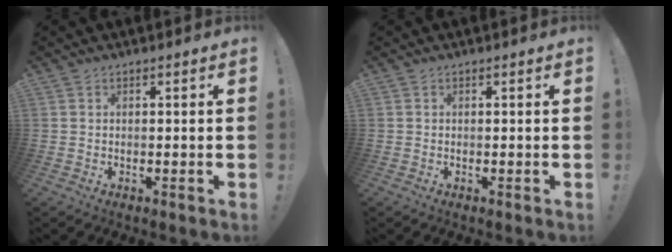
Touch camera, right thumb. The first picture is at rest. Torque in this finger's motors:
{"motor_torque": [-0.01, -0.08, -0.01, 0.08, -0.05]}